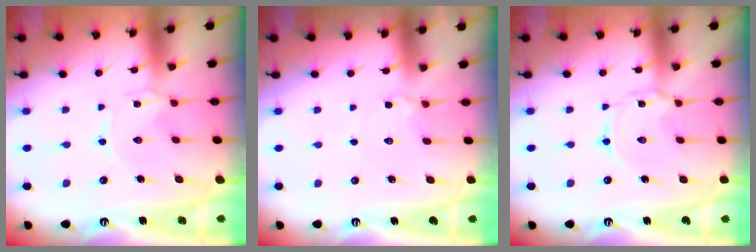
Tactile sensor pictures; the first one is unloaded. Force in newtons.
{"total": 4.2, "press": 4.2, "slide": 0.6}
{"total": 2.3, "press": 2.3, "slide": 0.2}